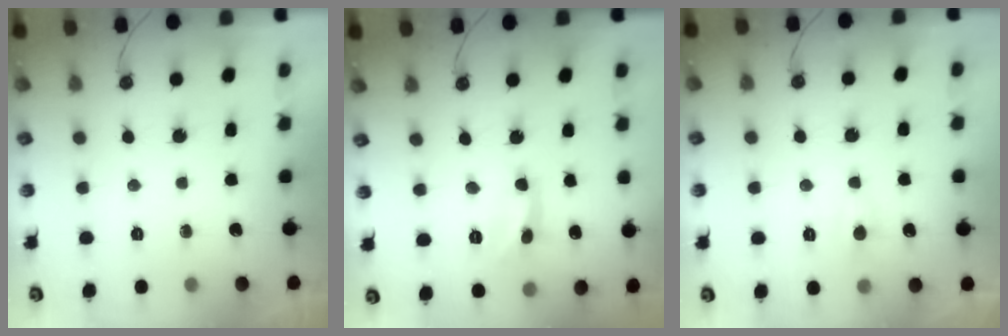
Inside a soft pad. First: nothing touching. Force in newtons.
{"total": 1.6, "press": 1.6, "slide": 0.3}
{"total": 1.6, "press": 1.5, "slide": 0.6}